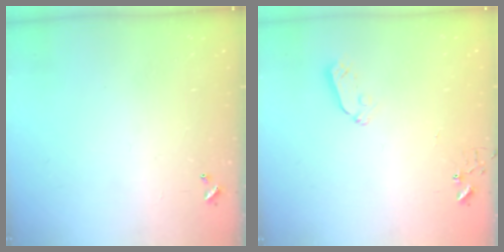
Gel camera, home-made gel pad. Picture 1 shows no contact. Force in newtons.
{"total": 3.7, "press": 3.7, "slide": 0.5}